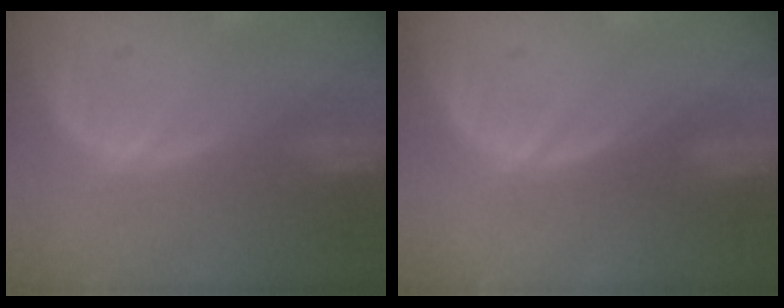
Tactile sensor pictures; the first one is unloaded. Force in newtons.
{"total": 0.0}